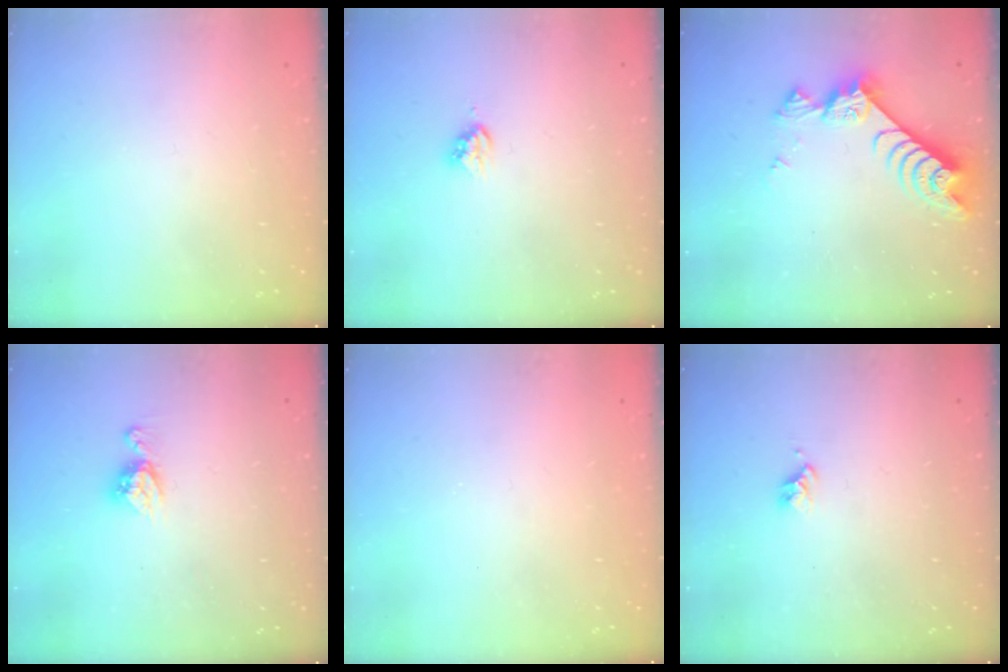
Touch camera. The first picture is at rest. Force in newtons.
{"total": 3.9, "press": 3.9, "slide": 0.1}
{"total": 9.1, "press": 9.0, "slide": 1.3}
{"total": 7.2, "press": 7.2, "slide": 0.5}
{"total": 0.0}
{"total": 2.7, "press": 2.7, "slide": 0.3}